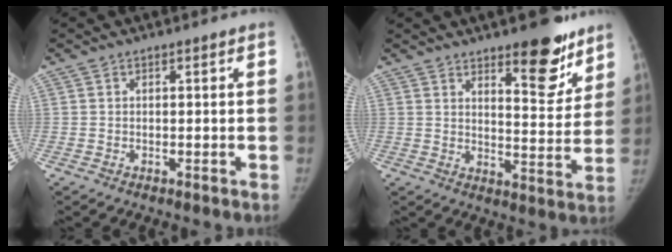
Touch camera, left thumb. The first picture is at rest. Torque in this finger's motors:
{"motor_torque": [0.53, -0.36, 1.21, -1.03, 0.20]}